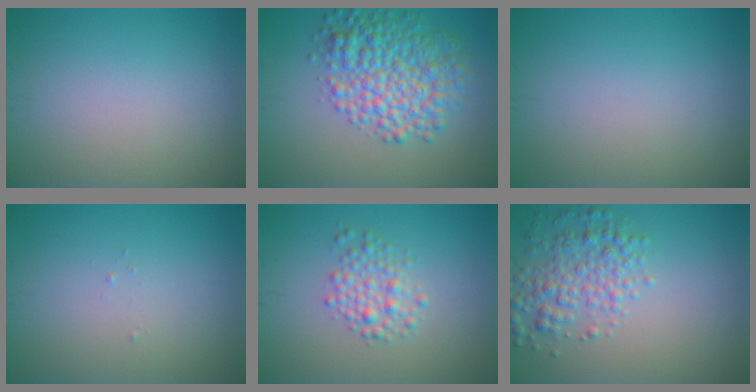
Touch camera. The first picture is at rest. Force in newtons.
{"total": 7.0, "press": 7.0, "slide": 0.0}
{"total": 0.0}
{"total": 0.0}
{"total": 2.4, "press": 2.4, "slide": 0.1}
{"total": 3.8, "press": 3.8, "slide": 0.1}